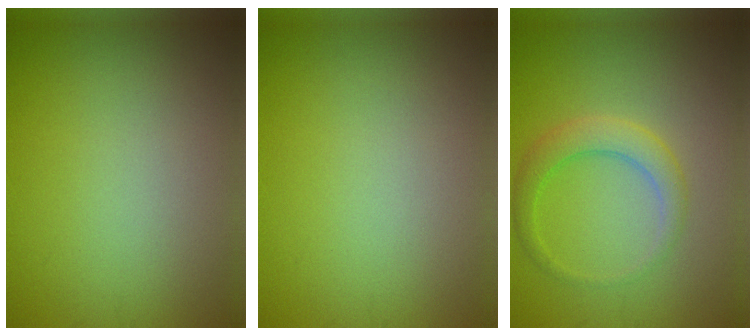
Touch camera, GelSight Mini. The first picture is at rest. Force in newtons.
{"total": 0.0}
{"total": 3.0, "press": 3.0, "slide": 0.1}